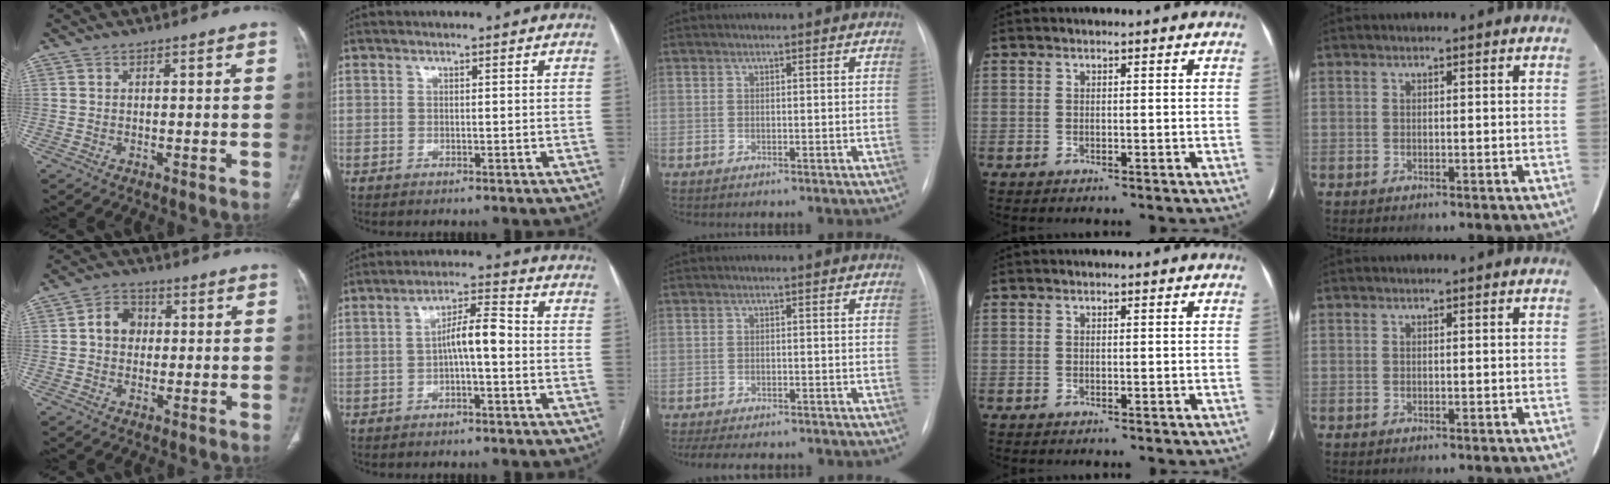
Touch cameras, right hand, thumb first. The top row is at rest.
{"thumb": {"total": 5.8, "force": [0.5, 4.8, 3.2], "torque": [-0.033, 0.014, 0.002]}, "index": {"total": 5.8, "force": [-0.7, 1.2, 5.6], "torque": [-0.096, 0.022, -0.013]}, "middle": {"total": 9.4, "force": [-8.0, 2.9, 4.0], "torque": [-0.059, -0.001, -0.104]}}